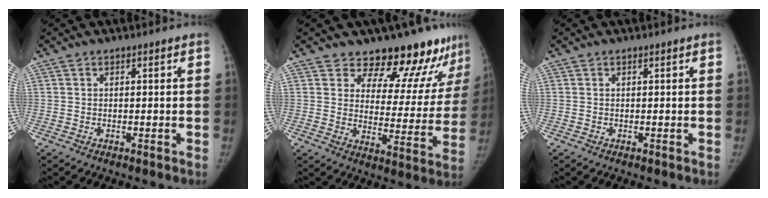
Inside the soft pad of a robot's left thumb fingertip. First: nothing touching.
{"total": 16.2, "force": [14.0, 6.3, 5.2], "torque": [-0.003, -0.107, 0.173]}
{"total": 0.0}